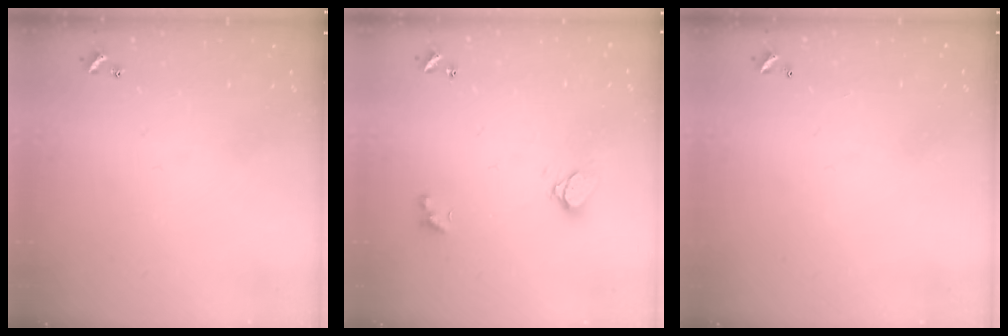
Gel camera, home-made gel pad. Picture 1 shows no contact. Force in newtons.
{"total": 2.1, "press": 2.0, "slide": 0.5}
{"total": 2.9, "press": 2.9, "slide": 0.1}